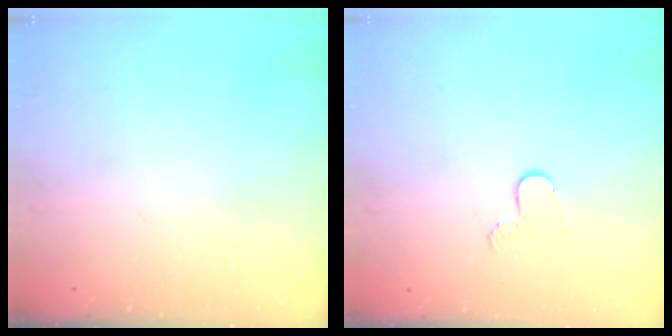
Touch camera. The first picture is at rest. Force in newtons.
{"total": 4.5, "press": 4.5, "slide": 0.3}